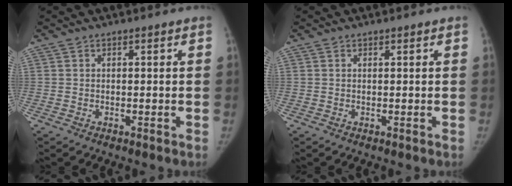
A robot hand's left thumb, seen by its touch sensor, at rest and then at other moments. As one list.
[{"total": 0.0}]